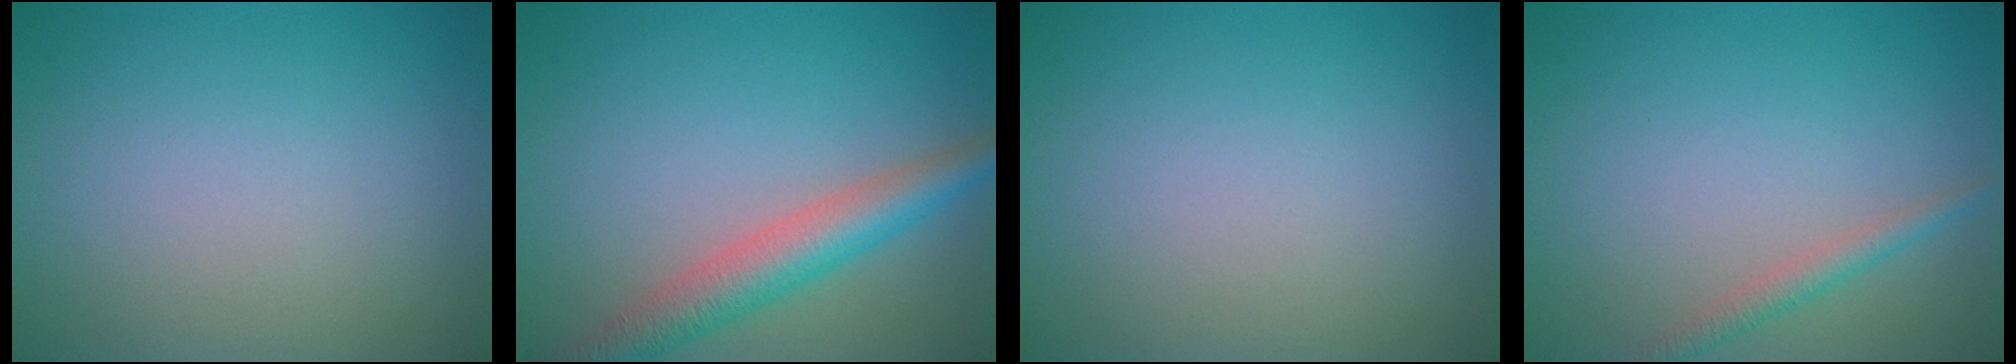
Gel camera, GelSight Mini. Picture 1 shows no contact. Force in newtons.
{"total": 4.9, "press": 4.9, "slide": 0.2}
{"total": 0.0}
{"total": 1.6, "press": 1.6, "slide": 0.1}